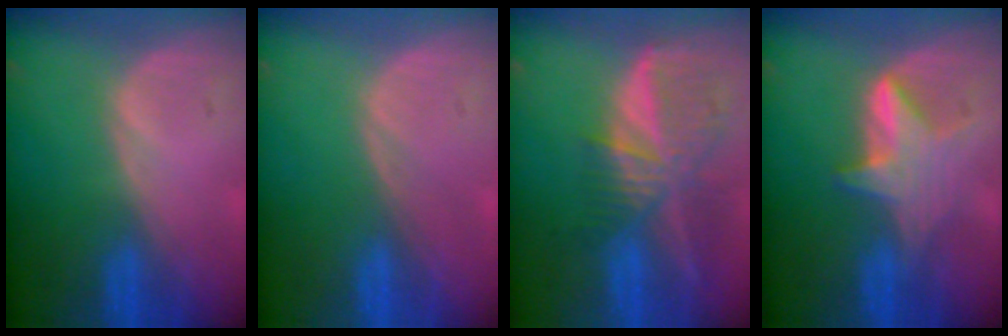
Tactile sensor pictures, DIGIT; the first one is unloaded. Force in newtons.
{"total": 0.0}
{"total": 9.2, "press": 8.0, "slide": 4.6}
{"total": 6.1, "press": 5.7, "slide": 2.0}